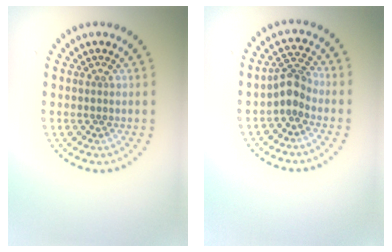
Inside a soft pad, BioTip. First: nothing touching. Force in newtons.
{"total": 2.4, "press": 1.8, "slide": 1.6}